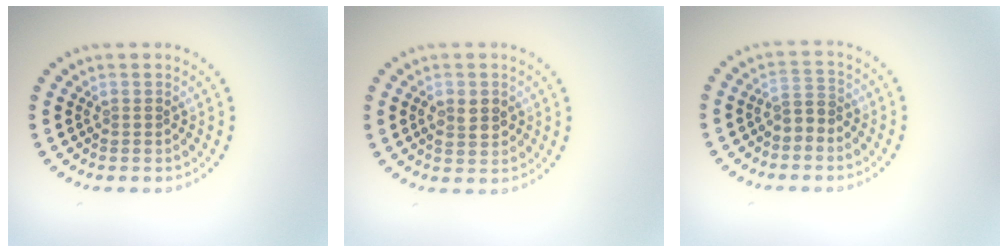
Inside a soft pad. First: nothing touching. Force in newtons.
{"total": 2.3, "press": 2.3, "slide": 0.1}
{"total": 1.9, "press": 1.6, "slide": 0.9}